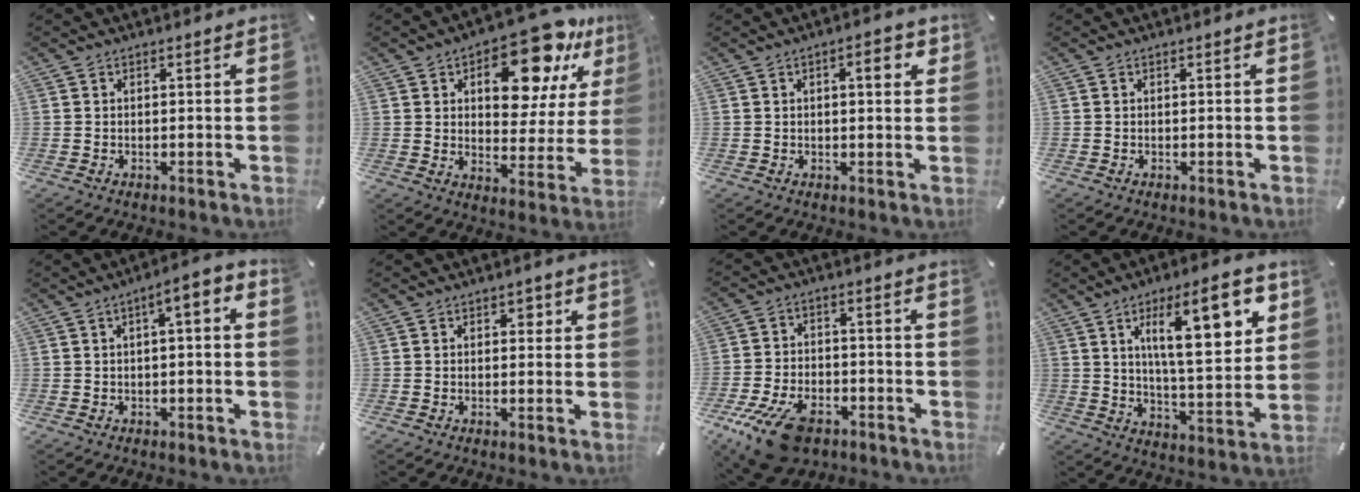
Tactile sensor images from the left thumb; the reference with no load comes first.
{"total": 17.0, "force": [10.8, 8.0, 10.4], "torque": [-0.137, -0.067, 0.179]}
{"total": 4.6, "force": [1.5, 1.6, 4.0], "torque": [-0.050, -0.006, 0.017]}
{"total": 0.0}
{"total": 4.5, "force": [0.4, 1.3, 4.3], "torque": [-0.072, 0.002, 0.002]}
{"total": 1.8, "force": [0.6, 1.3, 1.1], "torque": [0.001, -0.003, 0.003]}
{"total": 13.3, "force": [-8.0, 6.8, 8.1], "torque": [-0.155, 0.040, -0.138]}
{"total": 19.1, "force": [7.9, 6.4, 16.2], "torque": [-0.242, -0.020, 0.119]}